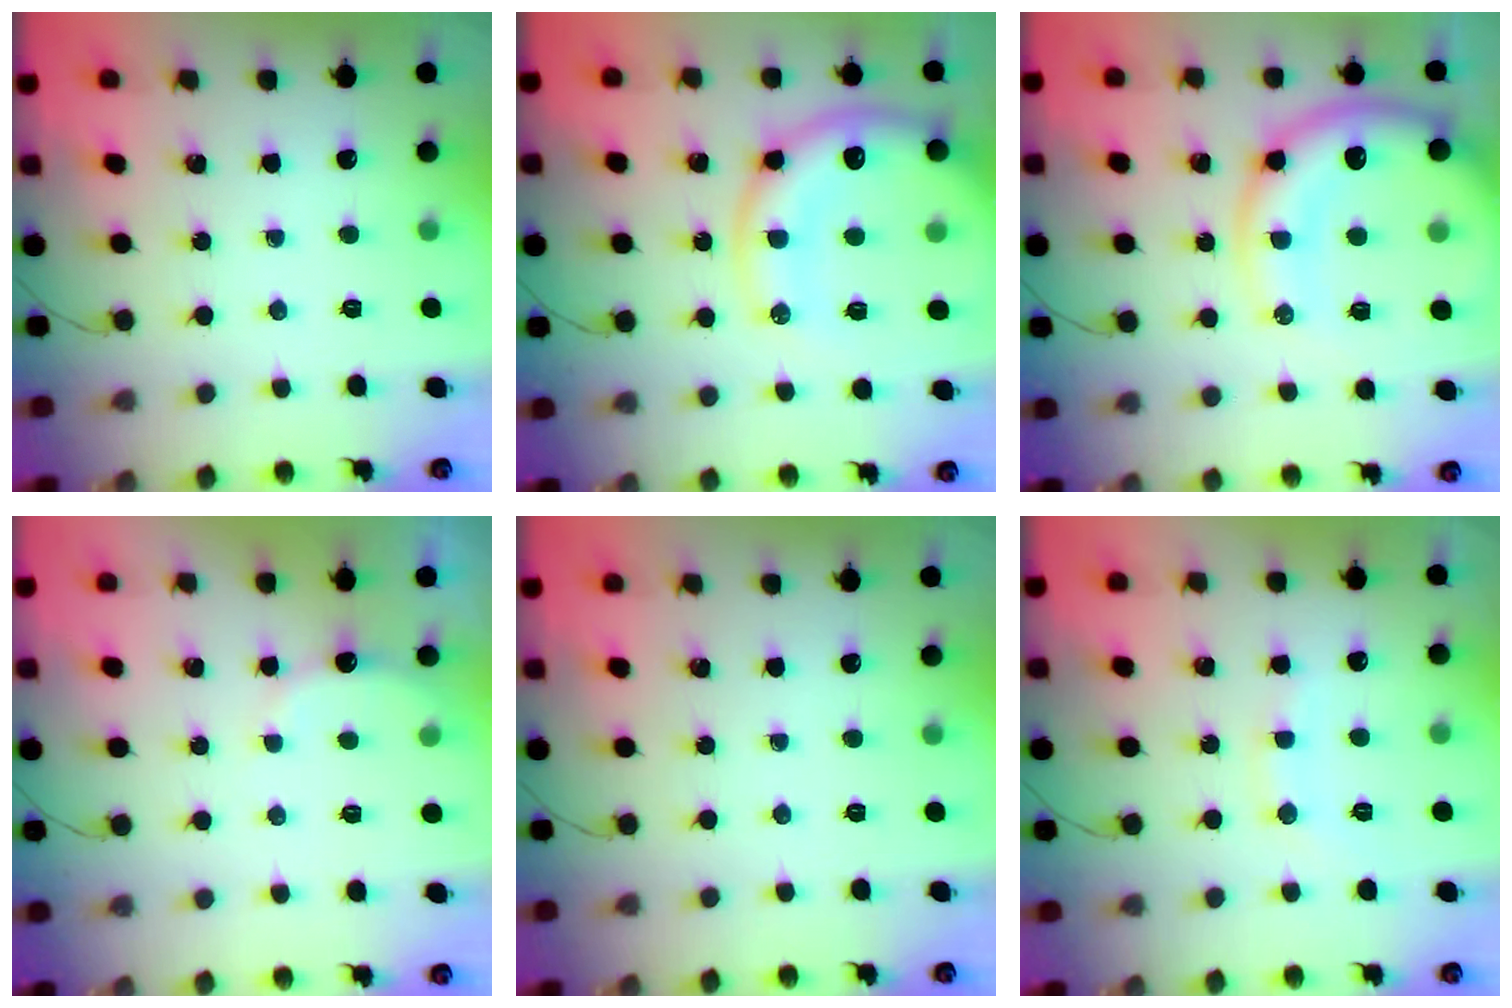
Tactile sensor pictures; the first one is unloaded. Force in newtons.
{"total": 17.6, "press": 17.2, "slide": 3.9}
{"total": 17.6, "press": 17.2, "slide": 3.4}
{"total": 5.4, "press": 5.2, "slide": 1.5}
{"total": 0.0}
{"total": 6.9, "press": 6.7, "slide": 1.4}